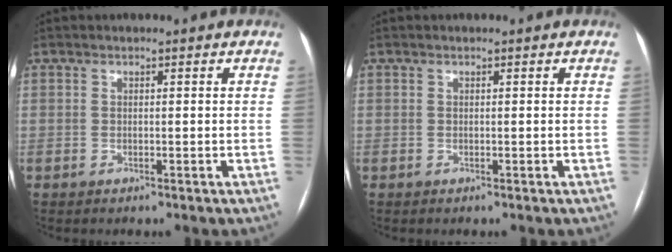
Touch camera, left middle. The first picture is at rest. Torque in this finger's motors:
{"motor_torque": [-0.01, 0.18, 0.00, 0.01]}